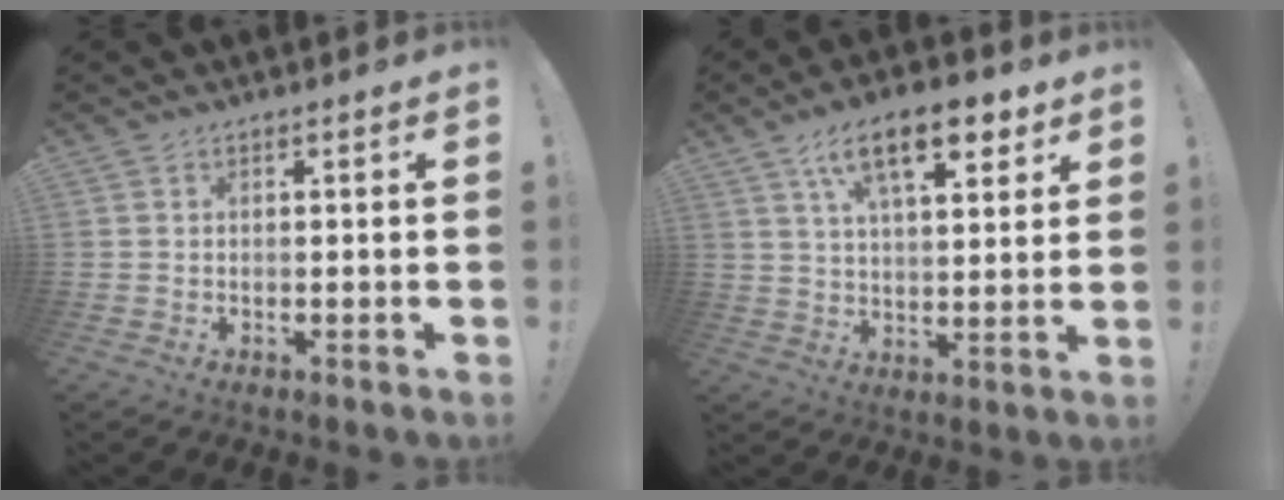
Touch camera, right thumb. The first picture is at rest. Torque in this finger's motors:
{"motor_torque": [-0.44, 2.12, 1.36, 0.84, 0.11]}